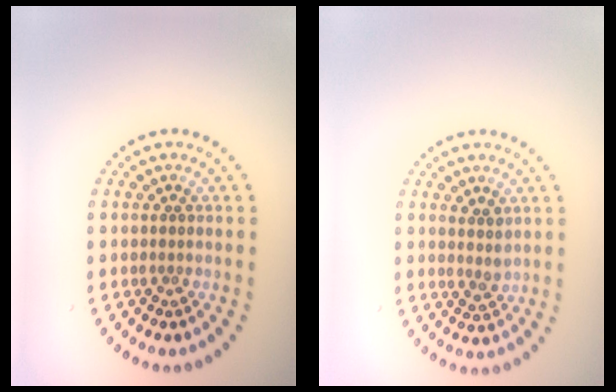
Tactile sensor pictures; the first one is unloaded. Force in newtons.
{"total": 1.5, "press": 1.2, "slide": 0.9}